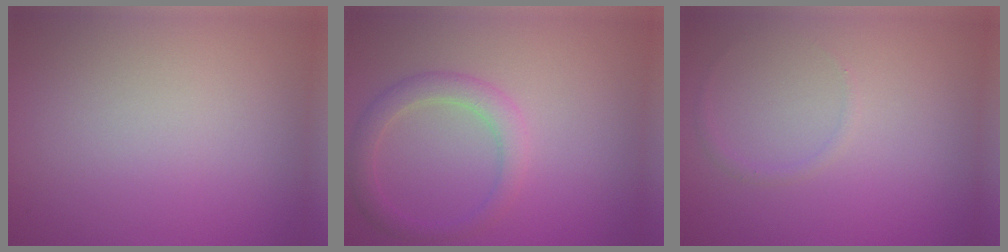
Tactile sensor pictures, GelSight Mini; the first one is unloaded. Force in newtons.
{"total": 2.6, "press": 2.6, "slide": 0.2}
{"total": 0.6, "press": 0.6, "slide": 0.0}